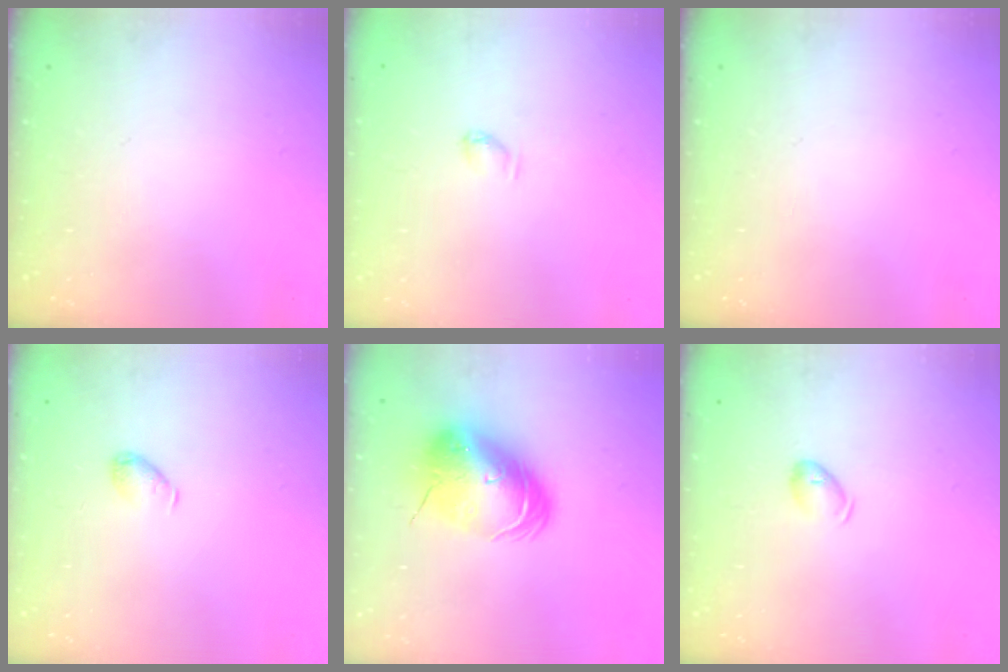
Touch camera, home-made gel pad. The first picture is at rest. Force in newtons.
{"total": 3.9, "press": 3.8, "slide": 0.6}
{"total": 0.0}
{"total": 4.9, "press": 4.9, "slide": 0.6}
{"total": 13.7, "press": 13.4, "slide": 2.6}
{"total": 6.4, "press": 6.3, "slide": 1.1}